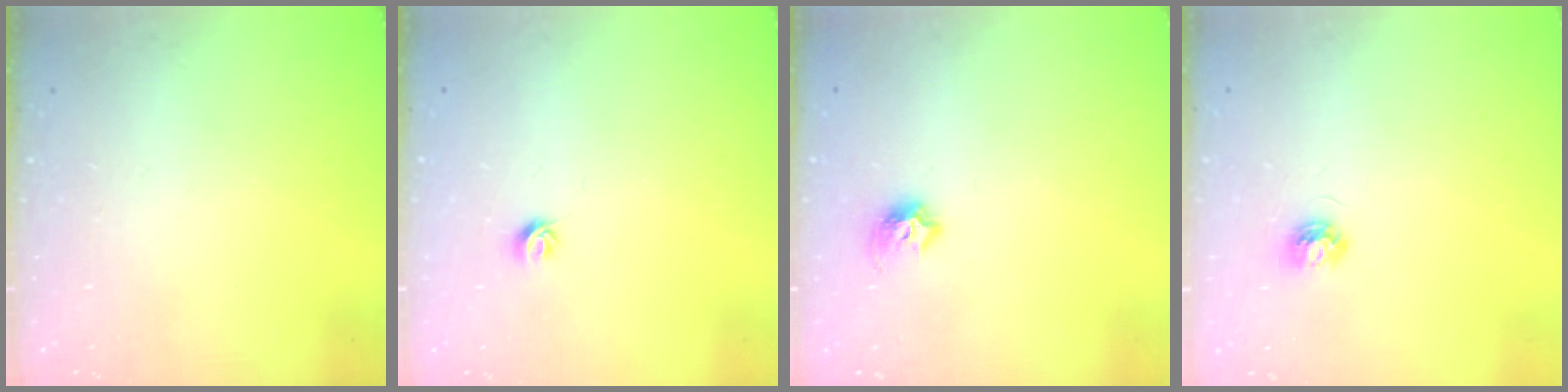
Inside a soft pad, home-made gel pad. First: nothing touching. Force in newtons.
{"total": 4.9, "press": 4.8, "slide": 0.9}
{"total": 7.1, "press": 7.0, "slide": 0.8}
{"total": 3.8, "press": 3.8, "slide": 0.4}